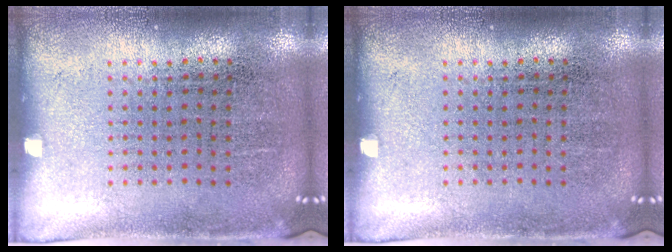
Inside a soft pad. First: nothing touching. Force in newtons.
{"total": 0.0}